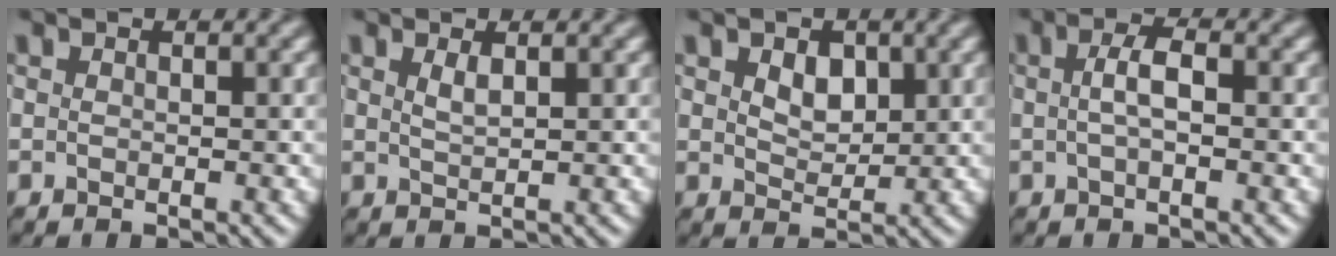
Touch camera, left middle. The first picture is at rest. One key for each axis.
{"total": 1.2, "fx": 0.7, "fy": 0.3, "fz": 0.9, "tx": -0.018, "ty": 0.001, "tz": 0.013}
{"total": 2.6, "fx": 1.0, "fy": 1.7, "fz": 1.6, "tx": -0.031, "ty": -0.002, "tz": 0.017}
{"total": 2.3, "fx": 0.0, "fy": 0.6, "fz": 2.2, "tx": -0.043, "ty": 0.005, "tz": -0.001}